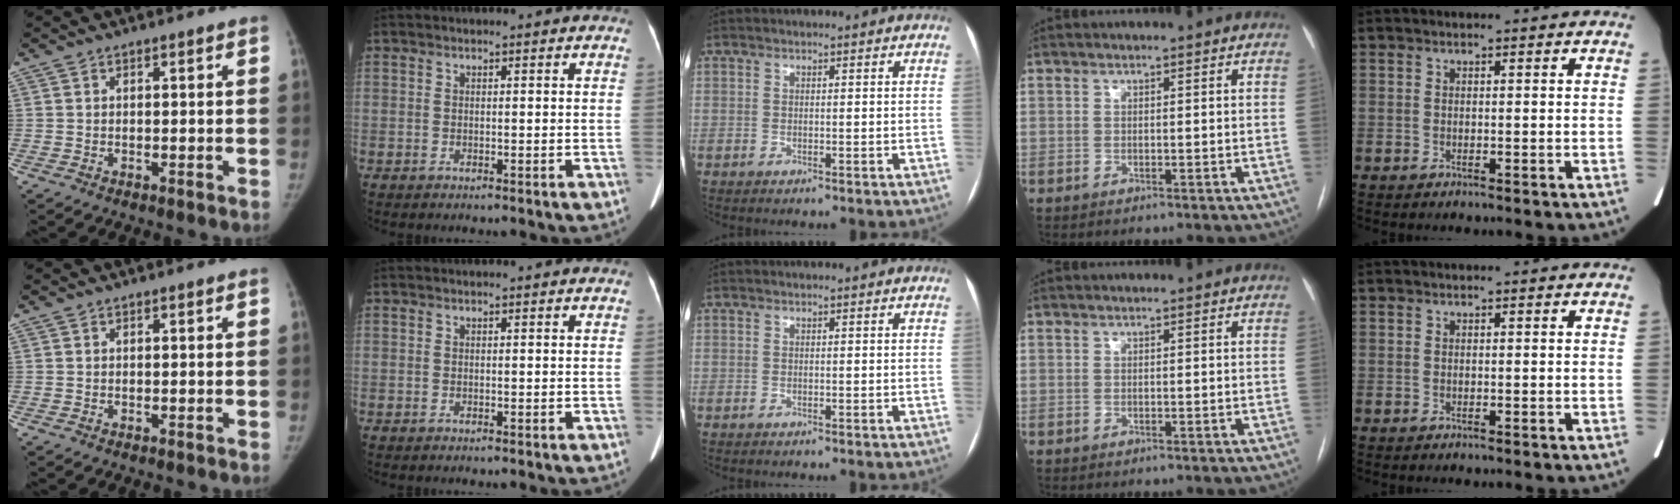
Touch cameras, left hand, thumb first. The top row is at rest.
{}